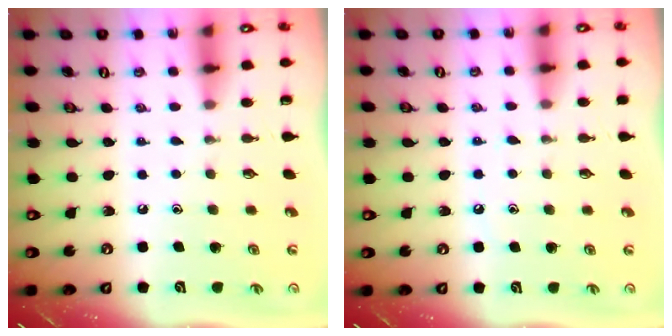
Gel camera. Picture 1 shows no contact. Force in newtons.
{"total": 5.9, "press": 5.9, "slide": 0.9}